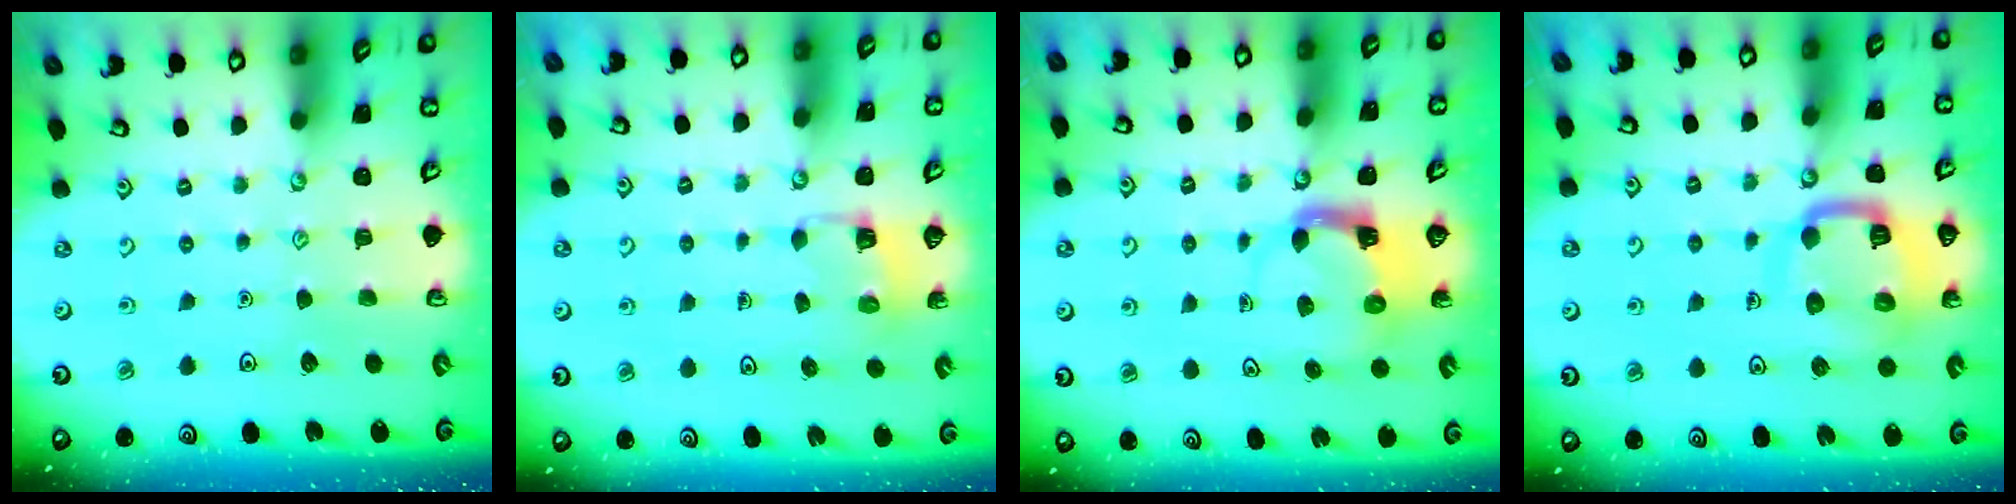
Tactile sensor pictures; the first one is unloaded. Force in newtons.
{"total": 2.9, "press": 2.9, "slide": 0.2}
{"total": 3.9, "press": 3.8, "slide": 0.6}
{"total": 12.5, "press": 12.4, "slide": 1.5}